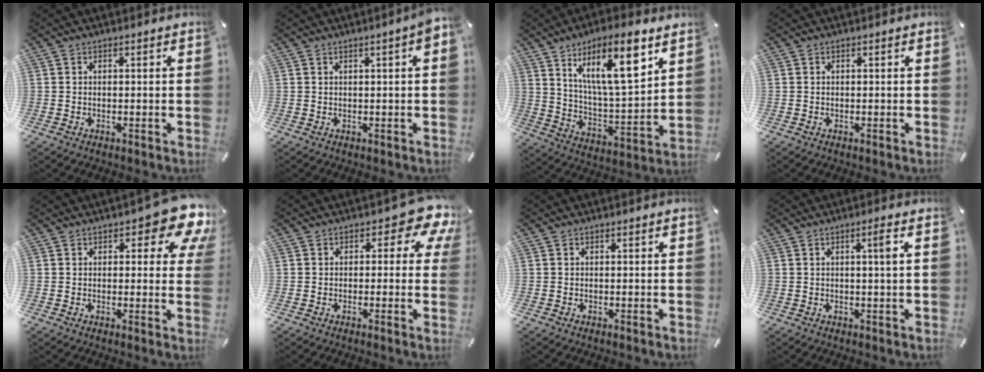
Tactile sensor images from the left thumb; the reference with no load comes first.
{"total": 3.2, "force": [0.7, 0.2, 3.1], "torque": [-0.056, -0.002, 0.012]}
{"total": 16.9, "force": [9.5, 5.7, 12.8], "torque": [-0.214, -0.037, 0.154]}
{"total": 0.0}
{"total": 10.3, "force": [5.9, 4.5, 7.3], "torque": [-0.079, -0.036, 0.096]}
{"total": 8.1, "force": [3.7, 4.1, 5.9], "torque": [-0.071, -0.018, 0.059]}
{"total": 0.0}
{"total": 3.2, "force": [0.8, -0.2, 3.1], "torque": [-0.052, -0.005, 0.007]}